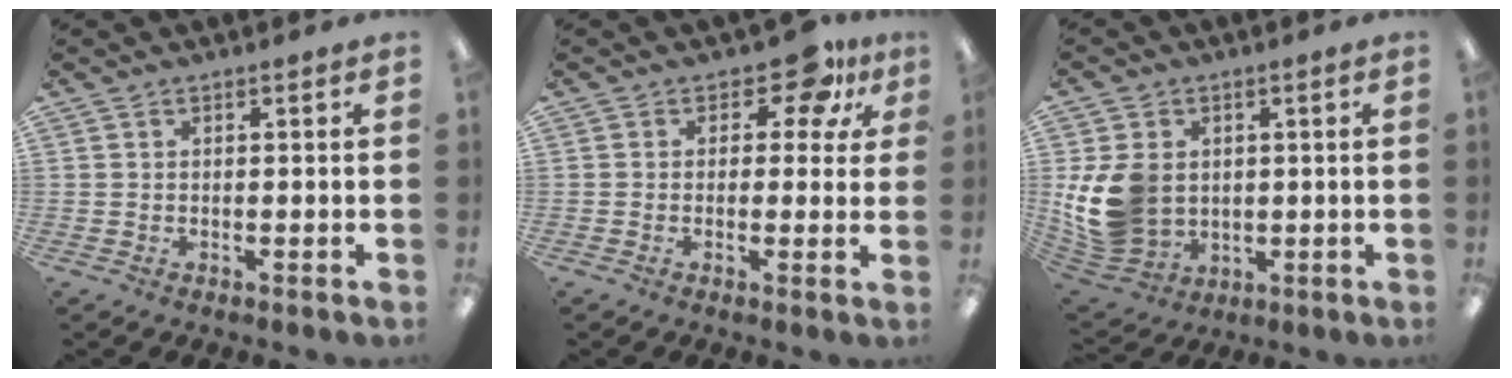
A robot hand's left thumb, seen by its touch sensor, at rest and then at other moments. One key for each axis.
{"total": 8.7, "fx": 4.9, "fy": 4.5, "fz": 5.7, "tx": -0.073, "ty": -0.027, "tz": 0.083}
{"total": 13.4, "fx": 0.9, "fy": 10.8, "fz": 7.9, "tx": -0.184, "ty": 0.006, "tz": 0.021}